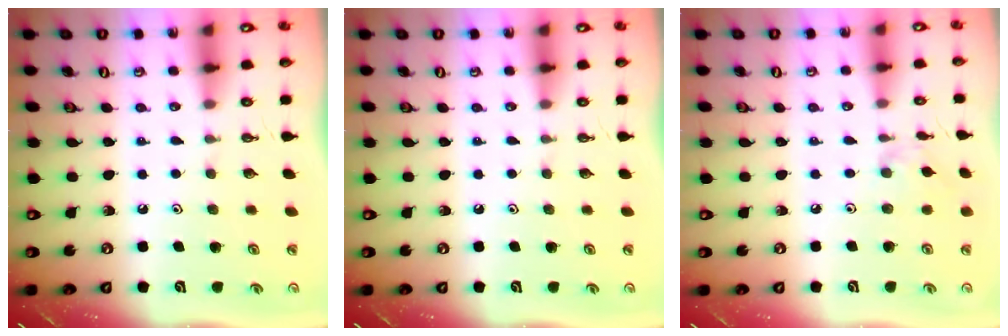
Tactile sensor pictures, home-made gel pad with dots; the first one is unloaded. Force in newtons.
{"total": 0.0}
{"total": 2.5, "press": 2.5, "slide": 0.5}